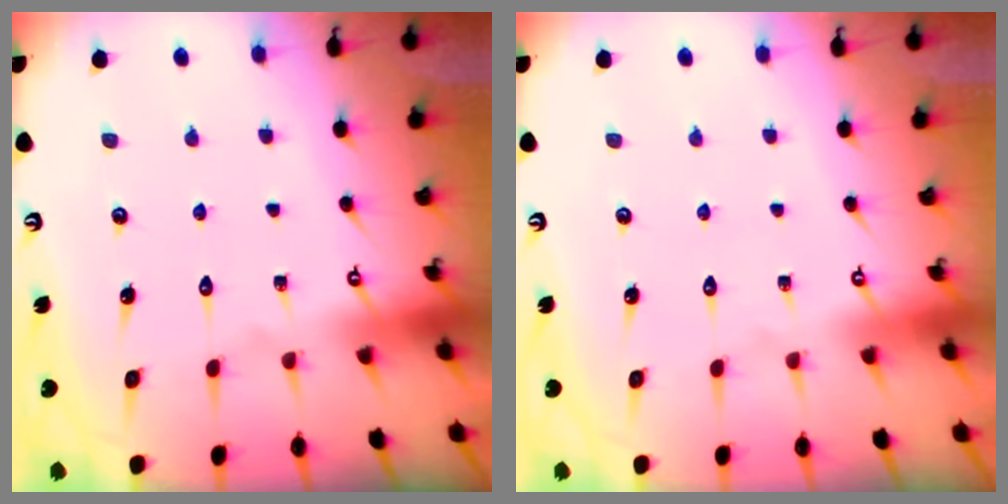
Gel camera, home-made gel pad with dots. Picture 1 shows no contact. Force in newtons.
{"total": 0.0}